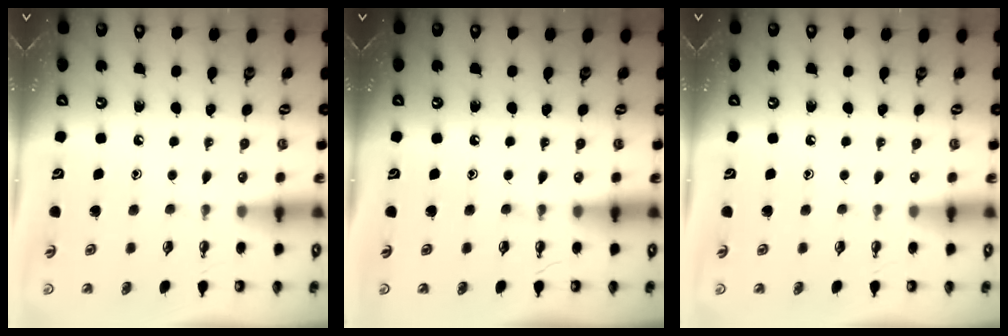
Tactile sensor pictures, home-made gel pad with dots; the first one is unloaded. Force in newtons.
{"total": 0.0}
{"total": 0.0}